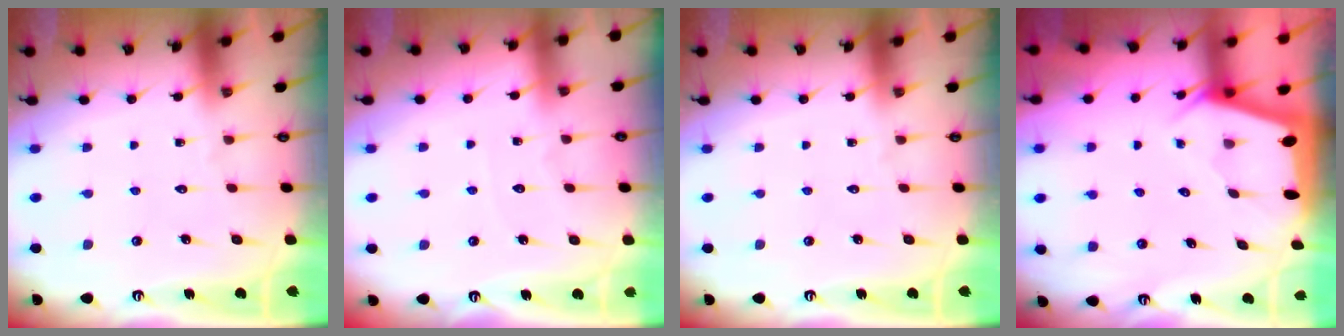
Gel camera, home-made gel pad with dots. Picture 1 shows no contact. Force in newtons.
{"total": 2.2, "press": 2.2, "slide": 0.3}
{"total": 0.0}
{"total": 1.9, "press": 1.9, "slide": 0.2}